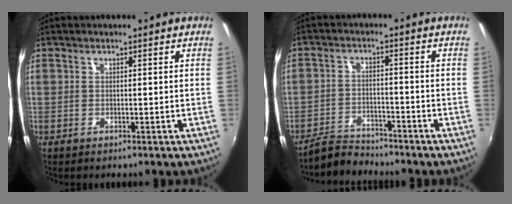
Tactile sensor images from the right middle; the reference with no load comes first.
{"total": 5.0, "force": [-4.8, 1.6, 0.0], "torque": [-0.012, 0.008, -0.086]}